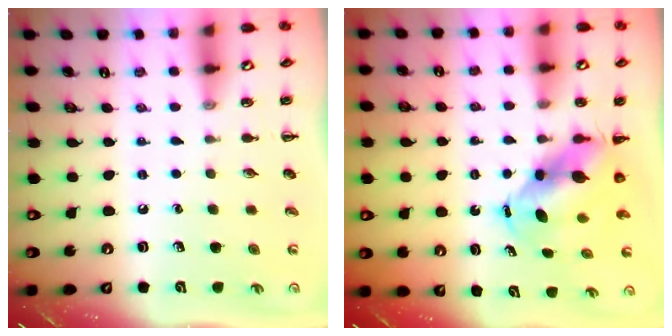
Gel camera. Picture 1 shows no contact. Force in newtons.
{"total": 6.6, "press": 6.3, "slide": 1.8}